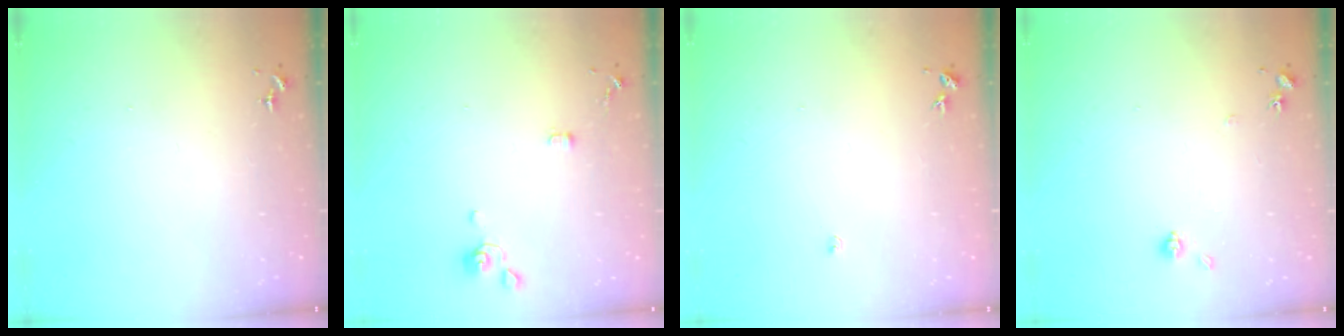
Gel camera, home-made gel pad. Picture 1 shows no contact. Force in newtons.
{"total": 3.4, "press": 3.4, "slide": 0.7}
{"total": 2.7, "press": 2.7, "slide": 0.5}
{"total": 5.8, "press": 5.7, "slide": 1.1}